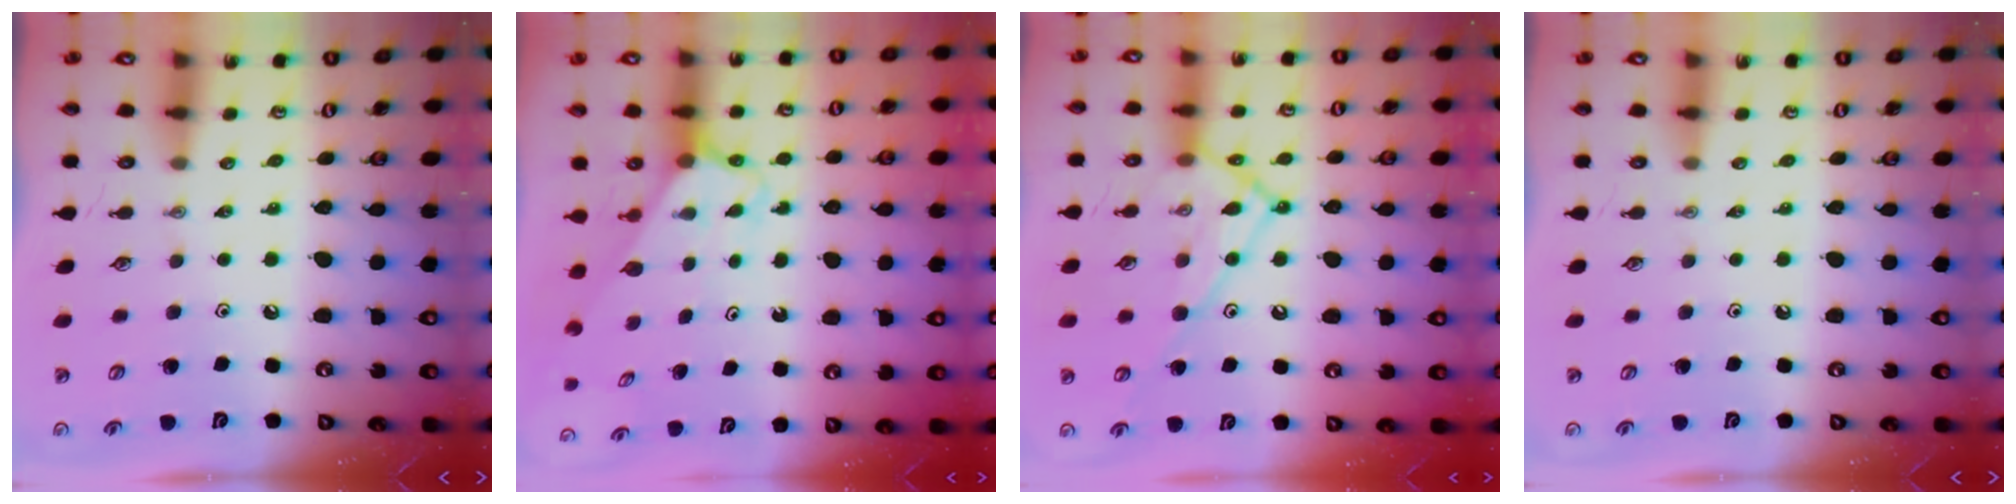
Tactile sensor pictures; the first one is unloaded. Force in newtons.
{"total": 2.7, "press": 2.7, "slide": 0.1}
{"total": 14.8, "press": 14.7, "slide": 1.5}
{"total": 0.0}